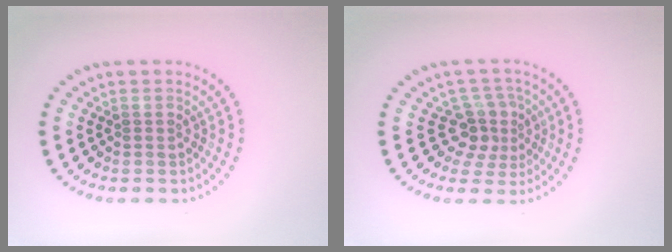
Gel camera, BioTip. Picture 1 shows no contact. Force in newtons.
{"total": 3.1, "press": 2.2, "slide": 2.2}